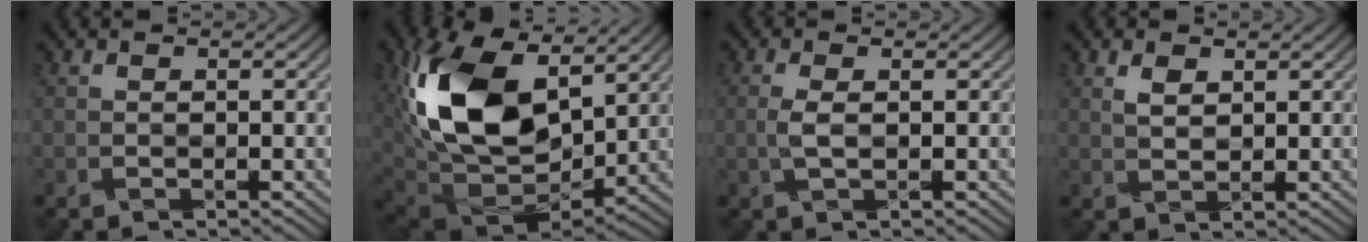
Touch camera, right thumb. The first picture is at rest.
{"total": 17.0, "force": [5.2, 10.2, 12.6], "torque": [-0.276, 0.002, 0.099]}
{"total": 1.4, "force": [-0.2, 0.4, 1.3], "torque": [-0.034, 0.000, -0.002]}
{"total": 1.5, "force": [1.2, 0.7, 0.6], "torque": [-0.019, -0.005, 0.028]}